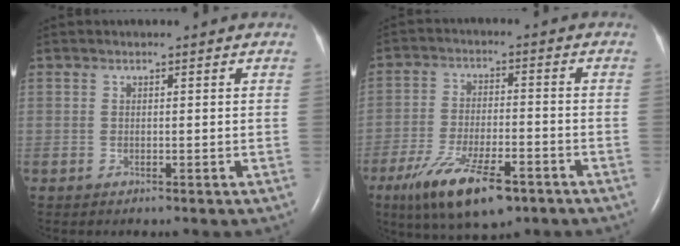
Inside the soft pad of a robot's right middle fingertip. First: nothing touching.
{"total": 12.7, "force": [-7.7, 3.7, 9.4], "torque": [-0.176, -0.020, -0.127]}